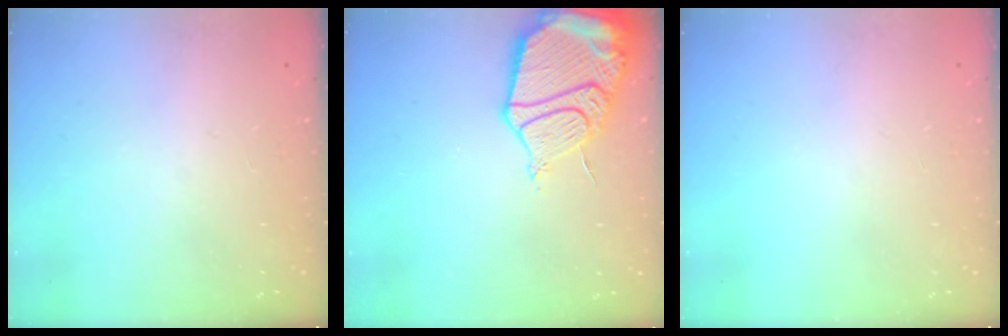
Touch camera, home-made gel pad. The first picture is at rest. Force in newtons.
{"total": 21.3, "press": 21.2, "slide": 2.2}
{"total": 0.0}